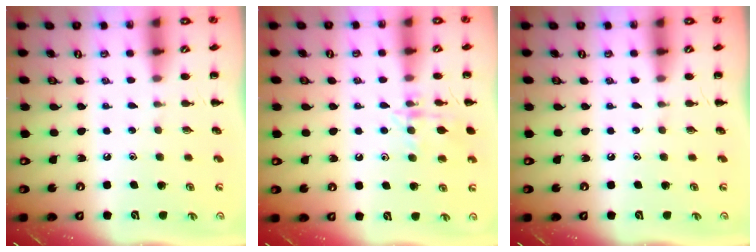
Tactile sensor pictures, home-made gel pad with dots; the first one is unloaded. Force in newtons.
{"total": 12.2, "press": 12.2, "slide": 0.7}
{"total": 0.0}